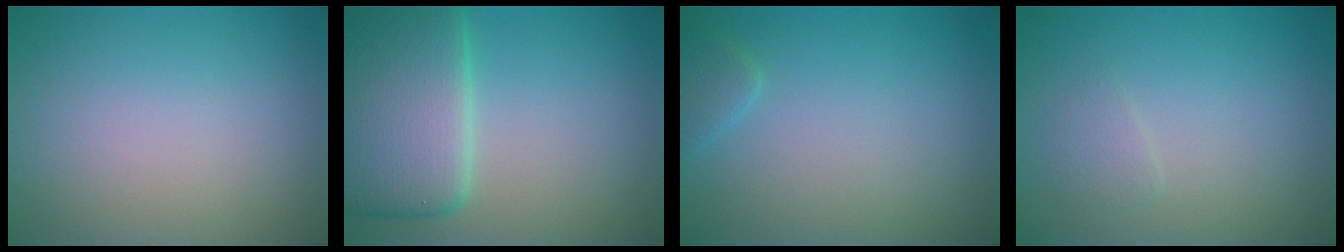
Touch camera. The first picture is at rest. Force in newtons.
{"total": 8.9, "press": 8.9, "slide": 0.3}
{"total": 1.4, "press": 1.4, "slide": 0.1}
{"total": 1.0, "press": 1.0, "slide": 0.0}